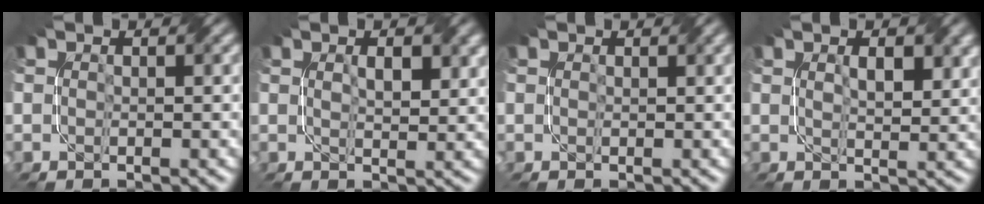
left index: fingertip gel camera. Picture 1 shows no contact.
{"total": 2.5, "force": [0.9, 1.0, 2.2], "torque": [-0.036, -0.001, 0.019]}
{"total": 0.0}
{"total": 3.1, "force": [1.1, 1.1, 2.7], "torque": [-0.049, -0.001, 0.023]}